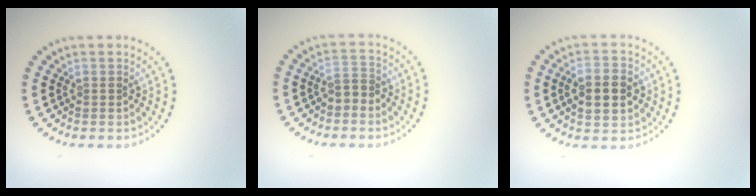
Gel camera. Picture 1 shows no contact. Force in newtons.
{"total": 1.9, "press": 1.8, "slide": 0.8}
{"total": 4.6, "press": 4.6, "slide": 0.2}